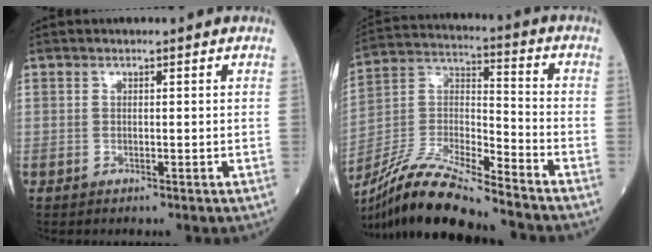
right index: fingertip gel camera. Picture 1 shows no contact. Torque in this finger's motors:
{"motor_torque": [0.98, -1.16, 0.18, 0.08]}